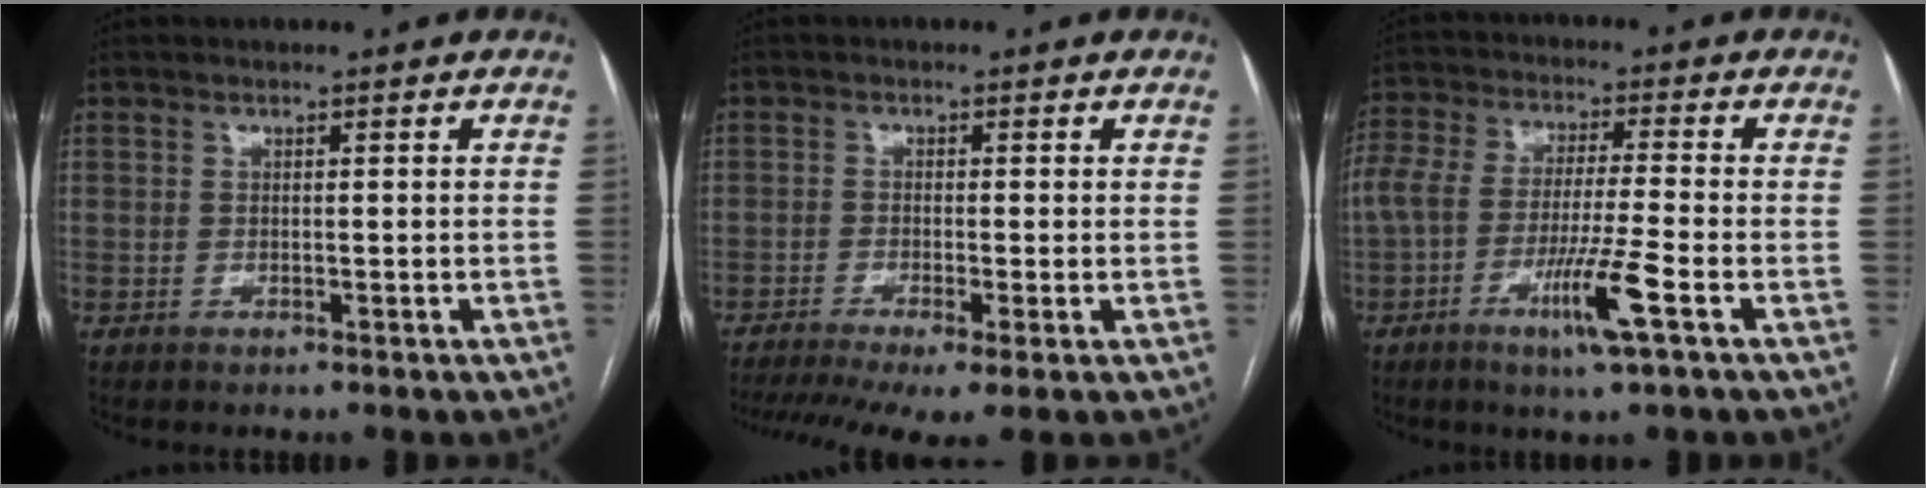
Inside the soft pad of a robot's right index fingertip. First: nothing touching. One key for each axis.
{"total": 9.4, "fx": -6.0, "fy": 1.7, "fz": 7.1, "tx": -0.123, "ty": -0.012, "tz": -0.100}
{"total": 11.1, "fx": -4.8, "fy": 0.6, "fz": 10.0, "tx": -0.208, "ty": -0.001, "tz": -0.090}